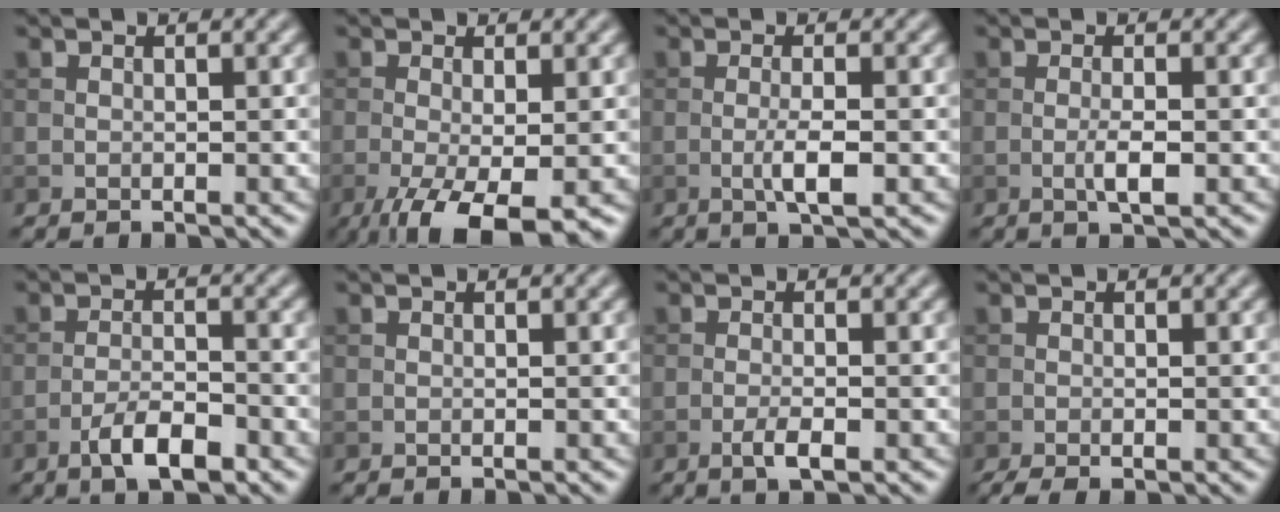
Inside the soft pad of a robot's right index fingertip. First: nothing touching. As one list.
[{"total": 6.8, "force": [-3.1, 2.1, 5.7], "torque": [-0.112, -0.015, -0.051]}, {"total": 2.7, "force": [-0.7, 0.4, 2.6], "torque": [-0.048, -0.001, -0.015]}, {"total": 2.1, "force": [-0.5, 0.4, 2.0], "torque": [-0.038, 0.000, -0.013]}, {"total": 3.9, "force": [-2.4, 1.2, 2.9], "torque": [-0.053, 0.004, -0.046]}, {"total": 0.0}, {"total": 2.0, "force": [-0.9, 0.4, 1.7], "torque": [-0.033, 0.000, -0.020]}, {"total": 1.9, "force": [-1.1, 0.5, 1.5], "torque": [-0.029, -0.004, -0.018]}]